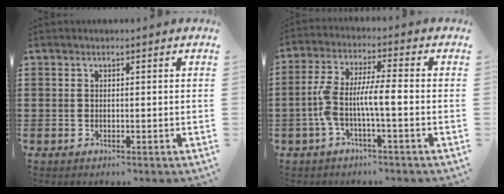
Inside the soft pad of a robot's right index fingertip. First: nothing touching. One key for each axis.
{"total": 6.5, "fx": -1.8, "fy": 1.1, "fz": 6.1, "tx": -0.138, "ty": -0.007, "tz": -0.044}